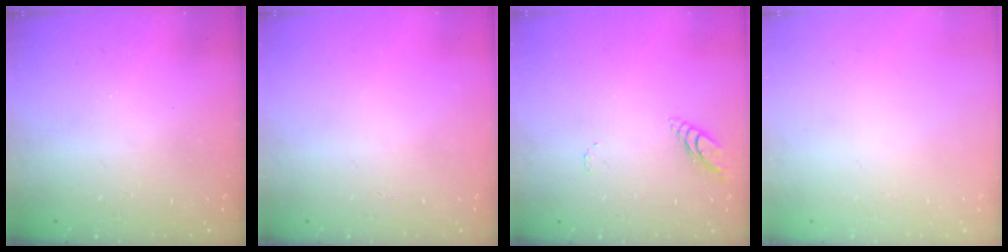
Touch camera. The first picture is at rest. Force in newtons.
{"total": 1.1, "press": 1.1, "slide": 0.2}
{"total": 6.5, "press": 6.5, "slide": 0.6}
{"total": 0.0}